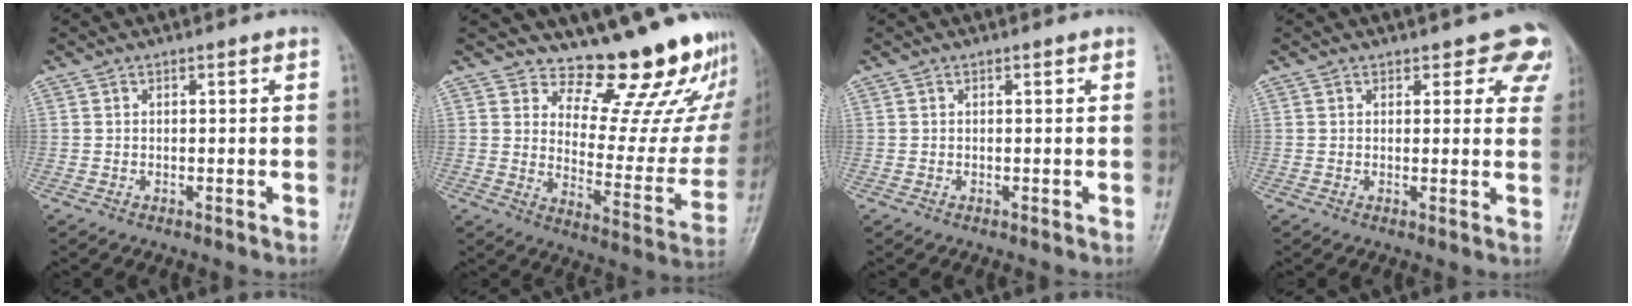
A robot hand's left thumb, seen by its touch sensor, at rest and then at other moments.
{"total": 18.4, "force": [16.2, 6.0, 6.2], "torque": [-0.021, -0.158, 0.204]}
{"total": 0.0}
{"total": 5.9, "force": [4.2, 3.1, 2.7], "torque": [0.015, -0.018, 0.036]}